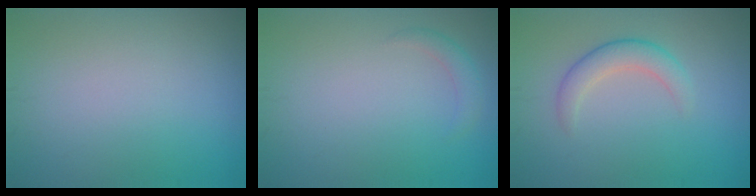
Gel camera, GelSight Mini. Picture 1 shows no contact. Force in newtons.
{"total": 1.3, "press": 1.3, "slide": 0.1}
{"total": 2.8, "press": 2.8, "slide": 0.2}